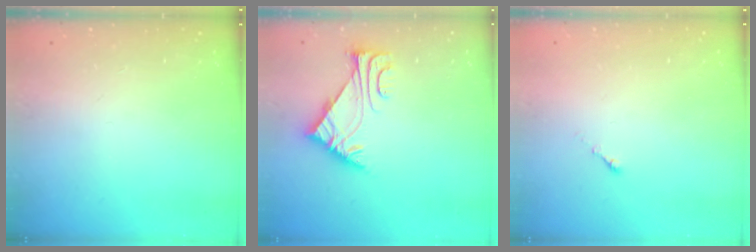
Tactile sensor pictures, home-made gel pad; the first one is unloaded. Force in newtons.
{"total": 6.0, "press": 5.9, "slide": 1.0}
{"total": 0.0}